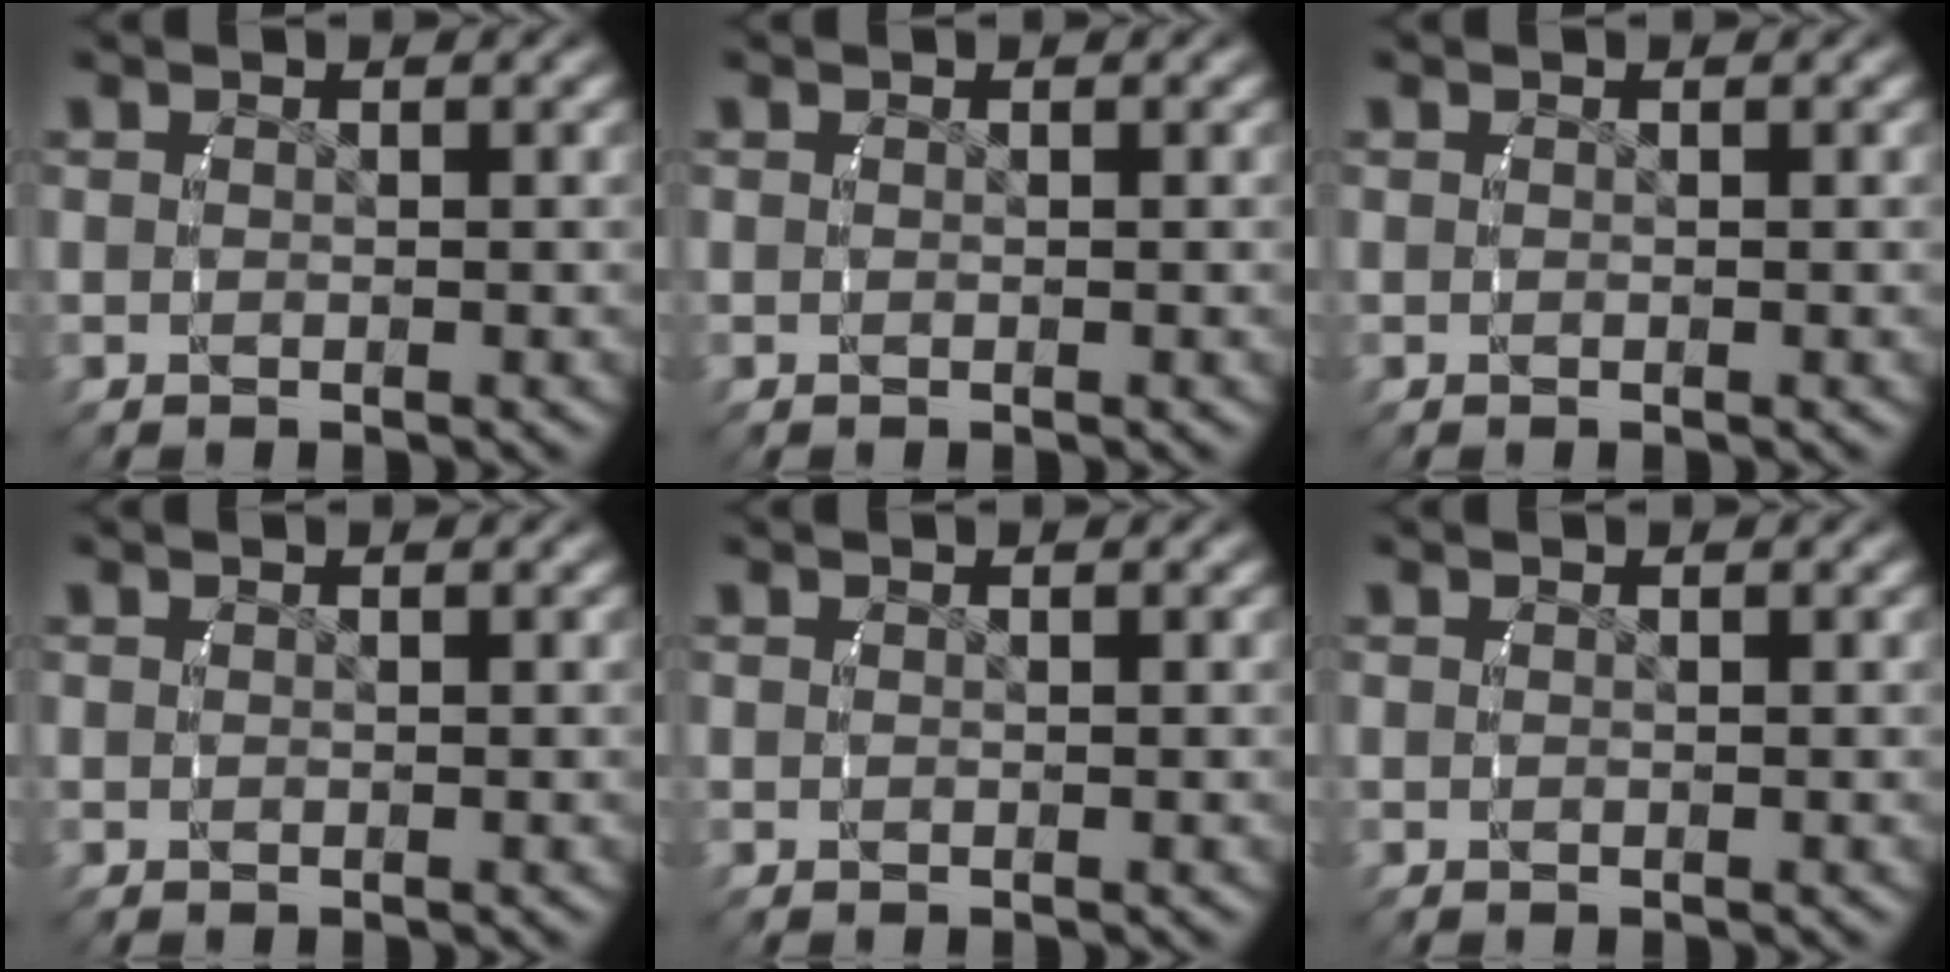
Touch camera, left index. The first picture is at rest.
{"total": 0.0}
{"total": 0.0}
{"total": 0.0}
{"total": 0.0}
{"total": 0.0}